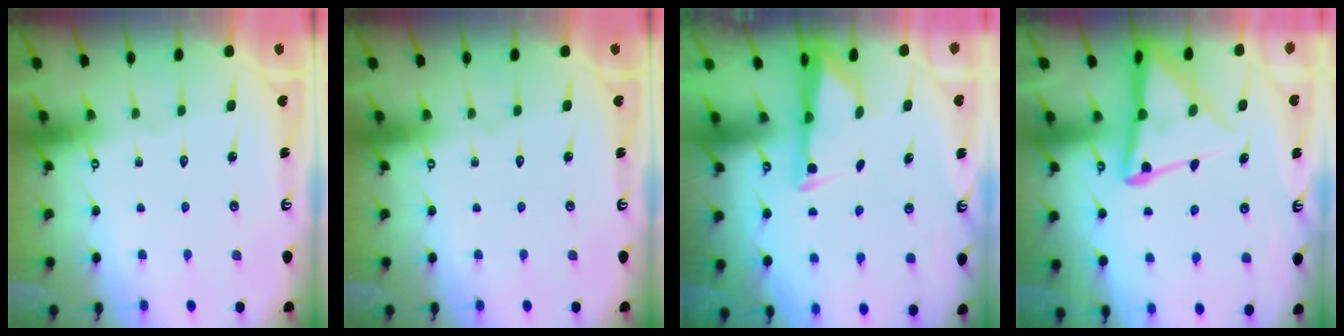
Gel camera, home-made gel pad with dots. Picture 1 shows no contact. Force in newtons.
{"total": 0.0}
{"total": 2.7, "press": 2.7, "slide": 0.4}
{"total": 11.4, "press": 11.4, "slide": 1.1}